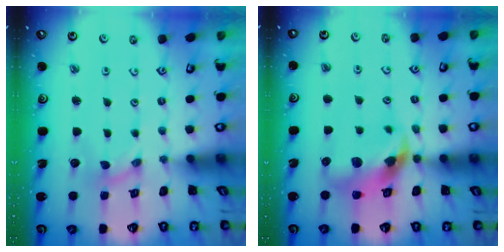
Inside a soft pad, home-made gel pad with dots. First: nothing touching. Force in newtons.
{"total": 11.2, "press": 11.1, "slide": 1.7}